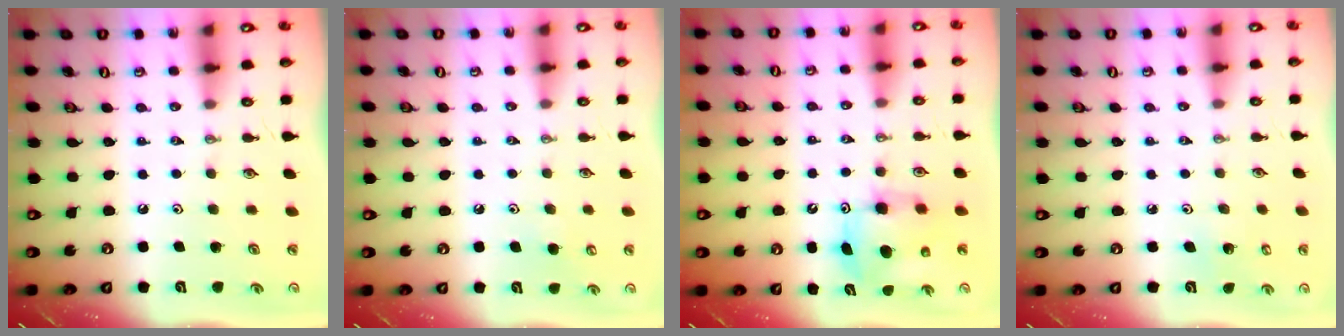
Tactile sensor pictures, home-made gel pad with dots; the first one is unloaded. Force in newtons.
{"total": 4.3, "press": 4.2, "slide": 0.9}
{"total": 7.9, "press": 7.9, "slide": 0.2}
{"total": 2.8, "press": 2.8, "slide": 0.2}